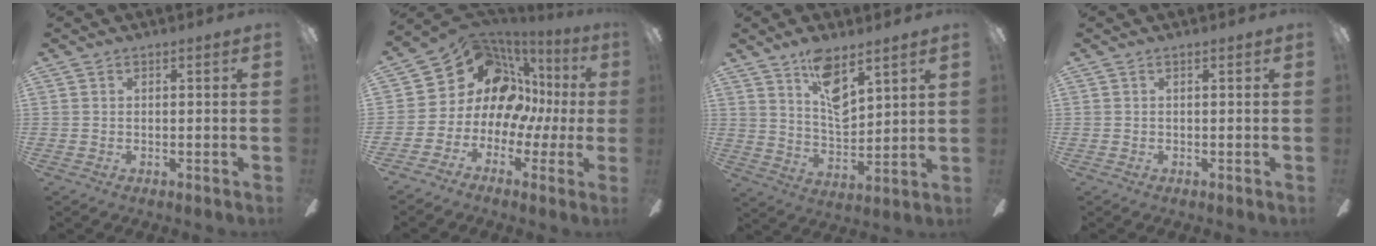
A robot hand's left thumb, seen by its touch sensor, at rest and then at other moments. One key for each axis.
{"total": 15.9, "fx": 5.6, "fy": 11.9, "fz": 9.0, "tx": -0.169, "ty": -0.044, "tz": 0.106}
{"total": 10.5, "fx": 7.1, "fy": 4.1, "fz": 6.5, "tx": -0.112, "ty": -0.036, "tz": 0.128}
{"total": 0.0}